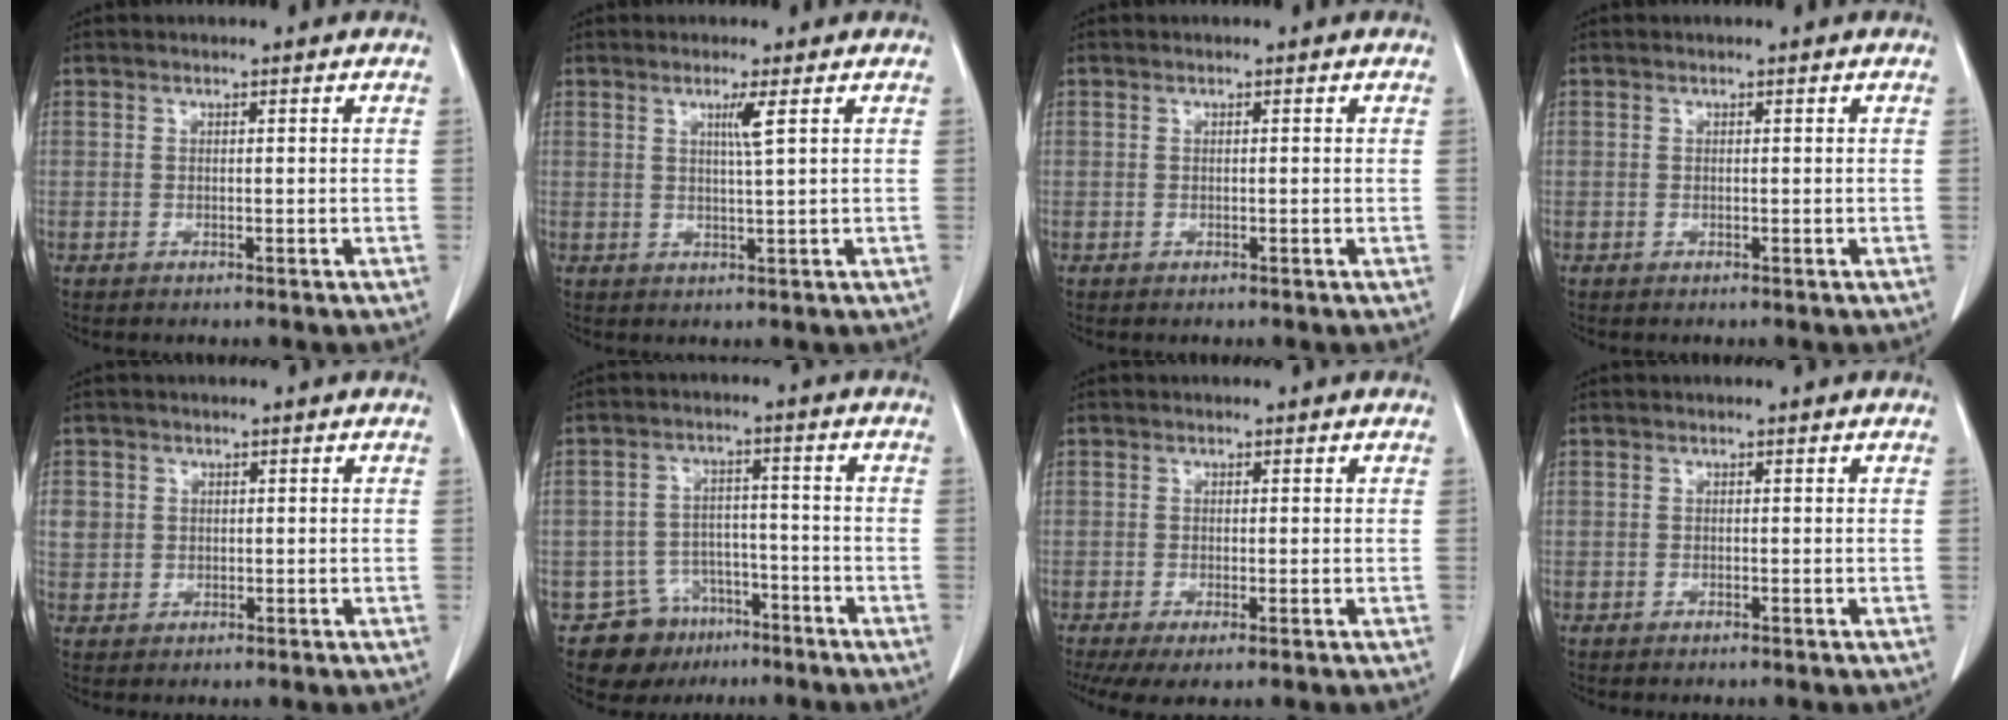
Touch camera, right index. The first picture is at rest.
{"total": 2.5, "force": [1.0, -0.7, 2.2], "torque": [-0.043, -0.005, 0.020]}
{"total": 0.0}
{"total": 0.0}
{"total": 3.6, "force": [0.8, 3.3, 1.0], "torque": [-0.019, 0.007, 0.020]}
{"total": 8.4, "force": [-5.5, 6.3, 1.1], "torque": [-0.015, 0.021, -0.079]}
{"total": 4.6, "force": [-2.7, 1.2, 3.6], "torque": [-0.064, -0.016, -0.049]}
{"total": 0.0}